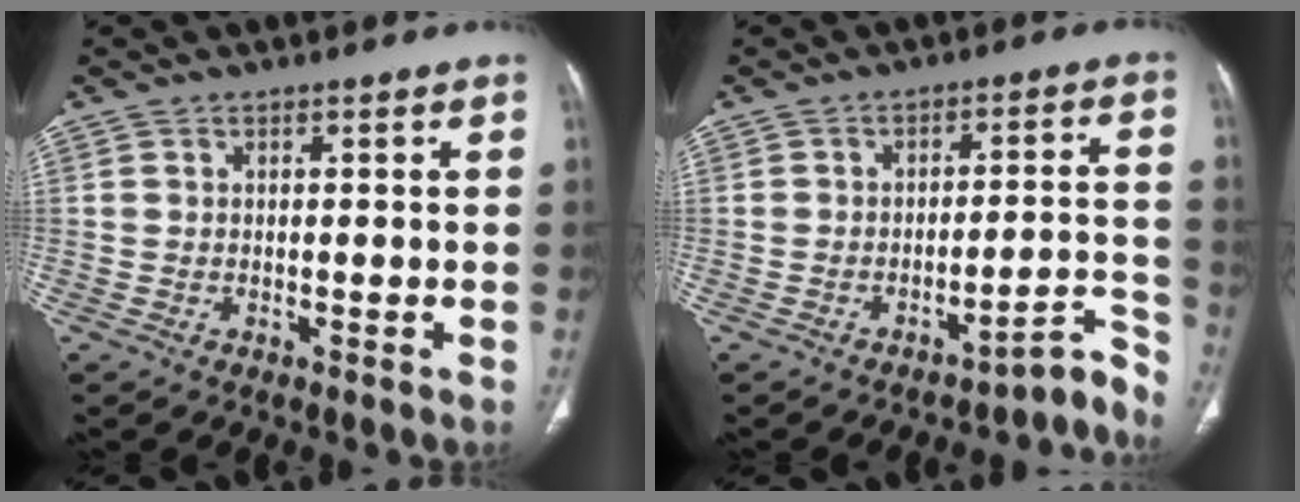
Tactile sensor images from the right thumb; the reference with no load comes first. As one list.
[{"total": 6.6, "force": [-6.1, 1.4, 2.0], "torque": [0.016, 0.101, -0.082]}]